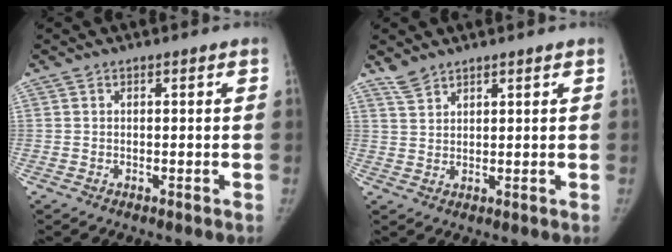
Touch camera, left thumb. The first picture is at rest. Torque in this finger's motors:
{"motor_torque": [0.20, -0.17, 0.10, -0.44, 0.00]}